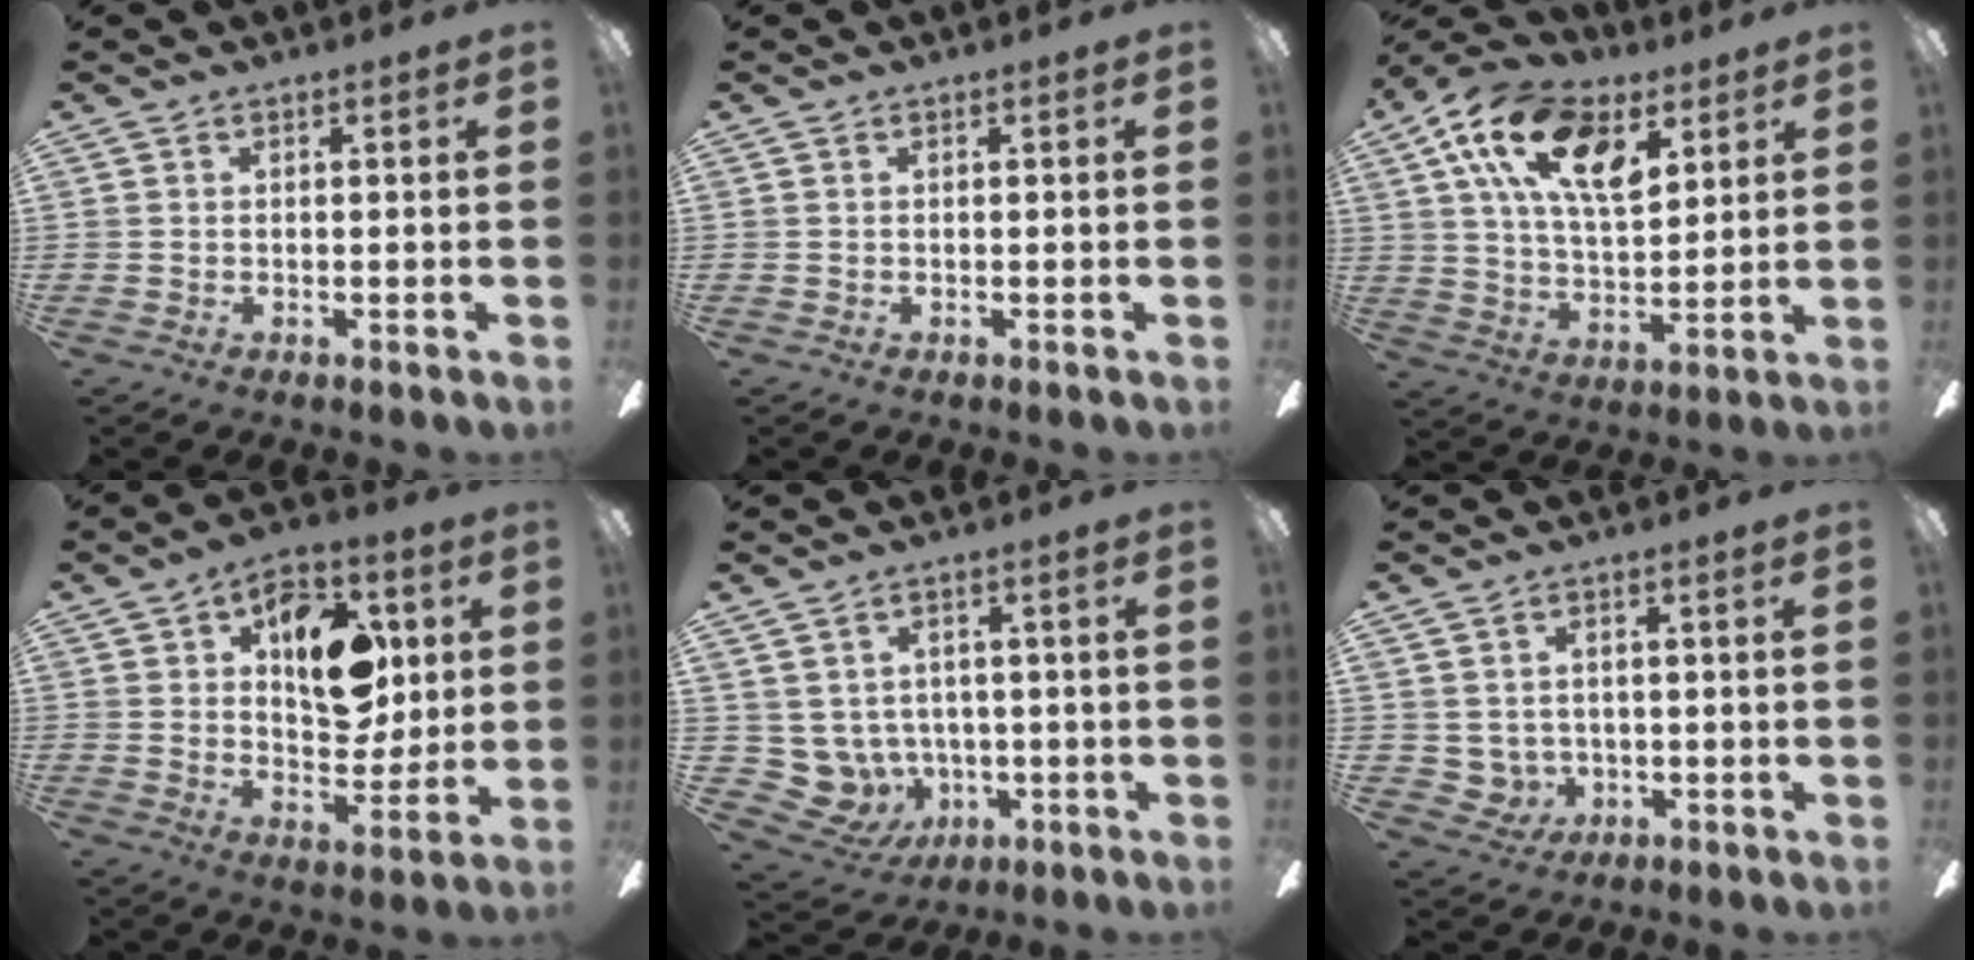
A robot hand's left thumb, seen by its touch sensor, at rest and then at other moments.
{"total": 0.0}
{"total": 18.7, "force": [9.2, 9.7, 13.1], "torque": [-0.242, -0.018, 0.166]}
{"total": 14.8, "force": [4.4, 9.6, 10.3], "torque": [-0.120, 0.002, 0.074]}
{"total": 6.7, "force": [0.9, 6.5, 1.5], "torque": [-0.088, -0.016, 0.022]}
{"total": 3.8, "force": [0.8, 3.6, 0.9], "torque": [-0.036, -0.001, 0.015]}